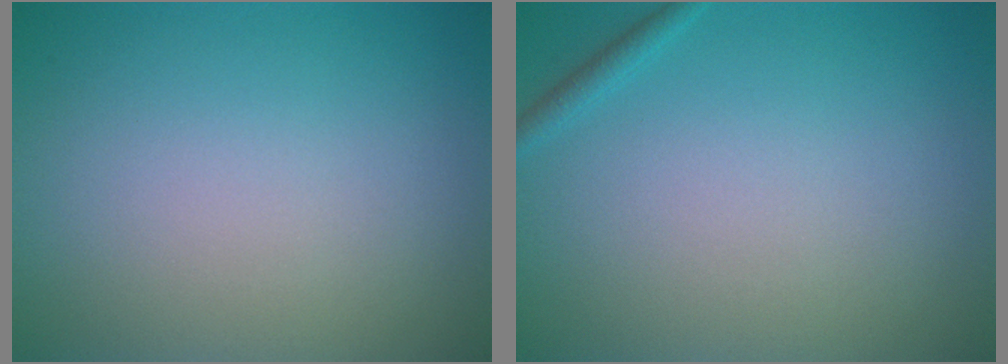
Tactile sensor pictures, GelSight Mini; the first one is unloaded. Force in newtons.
{"total": 0.9, "press": 0.9, "slide": 0.1}